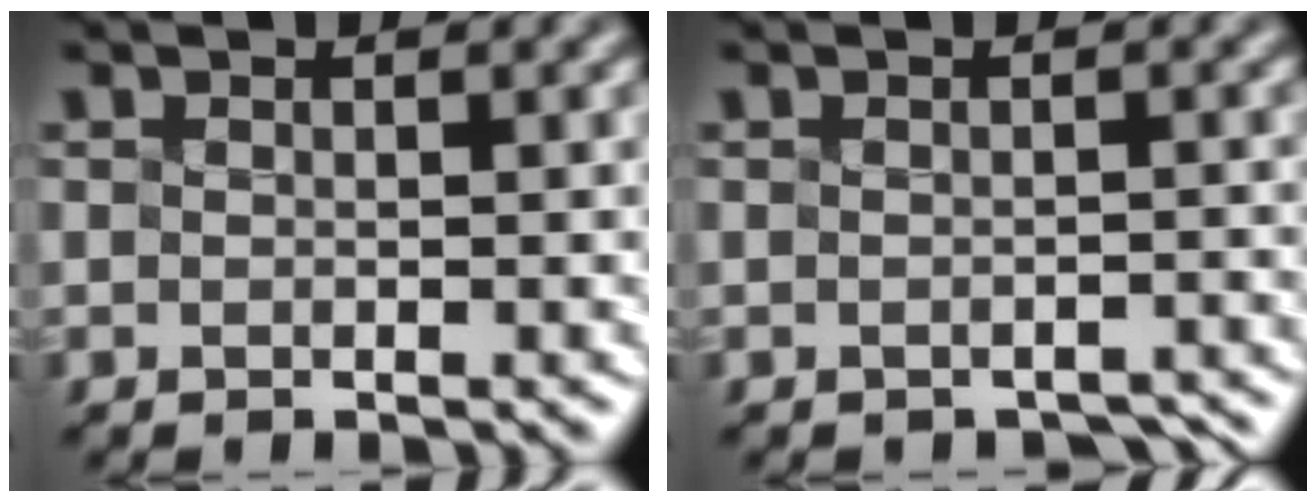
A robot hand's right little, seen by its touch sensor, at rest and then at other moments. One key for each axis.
{"total": 1.4, "fx": -1.2, "fy": 0.5, "fz": 0.4, "tx": -0.002, "ty": -0.001, "tz": -0.014}